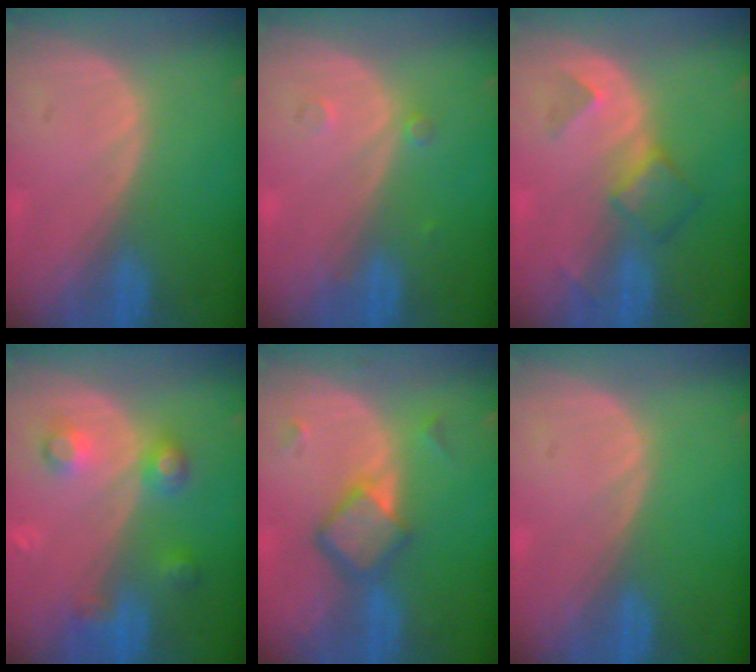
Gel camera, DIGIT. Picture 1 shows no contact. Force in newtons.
{"total": 1.3, "press": 1.3, "slide": 0.1}
{"total": 4.9, "press": 4.3, "slide": 2.2}
{"total": 5.1, "press": 5.1, "slide": 0.1}
{"total": 6.2, "press": 5.3, "slide": 3.2}
{"total": 0.0}